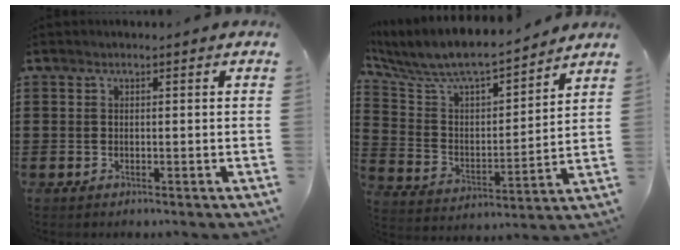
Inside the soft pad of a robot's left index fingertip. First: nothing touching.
{"total": 7.4, "force": [6.6, 1.5, 2.9], "torque": [-0.090, -0.051, 0.108]}